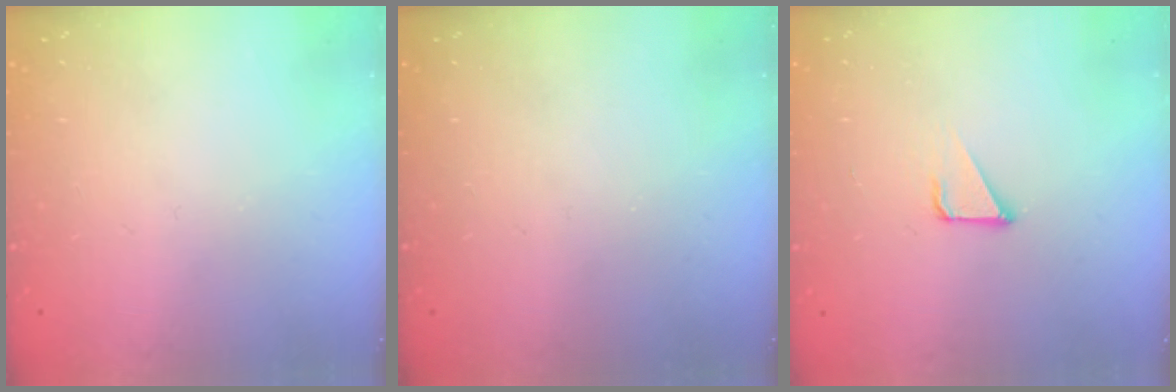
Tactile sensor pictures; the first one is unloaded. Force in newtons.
{"total": 0.0}
{"total": 2.1, "press": 2.1, "slide": 0.1}